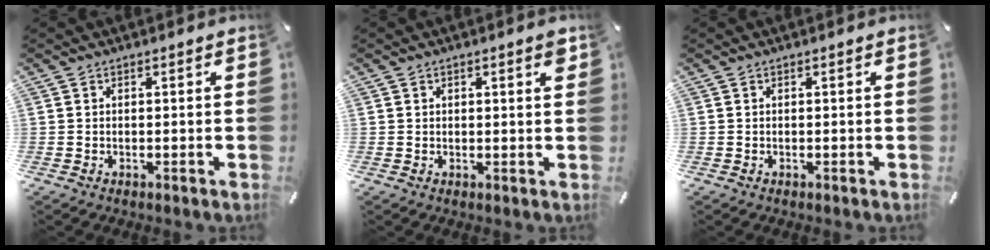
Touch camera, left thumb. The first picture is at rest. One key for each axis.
{"total": 1.5, "fx": 0.7, "fy": 0.5, "fz": 1.2, "tx": -0.016, "ty": -0.002, "tz": 0.010}
{"total": 0.0}